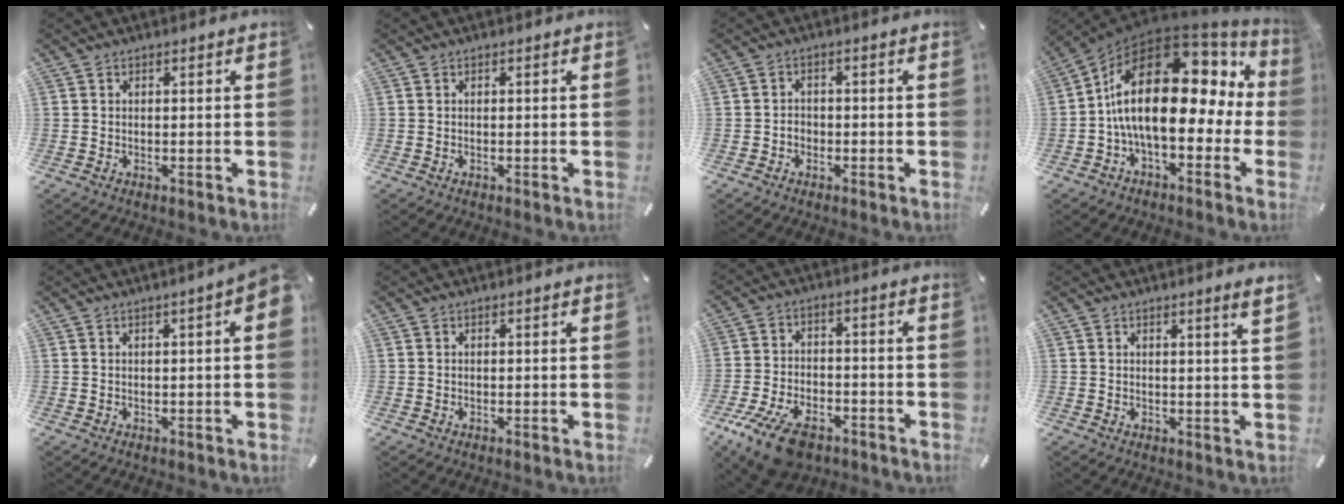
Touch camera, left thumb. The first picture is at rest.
{"total": 0.0}
{"total": 2.5, "force": [-1.0, 2.1, 0.8], "torque": [-0.018, 0.008, -0.022]}
{"total": 21.9, "force": [2.0, 11.6, 18.5], "torque": [-0.357, -0.018, 0.033]}
{"total": 3.8, "force": [0.9, 0.6, 3.6], "torque": [-0.058, -0.002, 0.014]}
{"total": 0.0}
{"total": 11.5, "force": [-7.3, 5.9, 6.6], "torque": [-0.133, 0.035, -0.133]}
{"total": 2.6, "force": [1.6, -0.1, 2.1], "torque": [-0.034, -0.006, 0.025]}